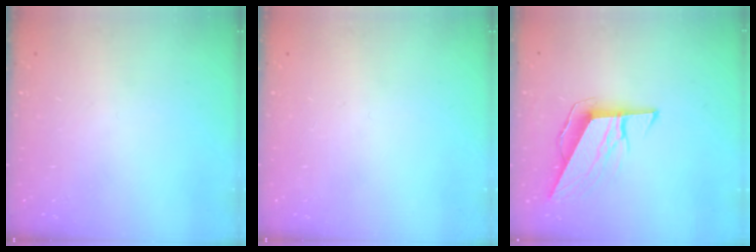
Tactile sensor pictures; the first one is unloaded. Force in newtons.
{"total": 0.0}
{"total": 9.5, "press": 9.3, "slide": 1.9}